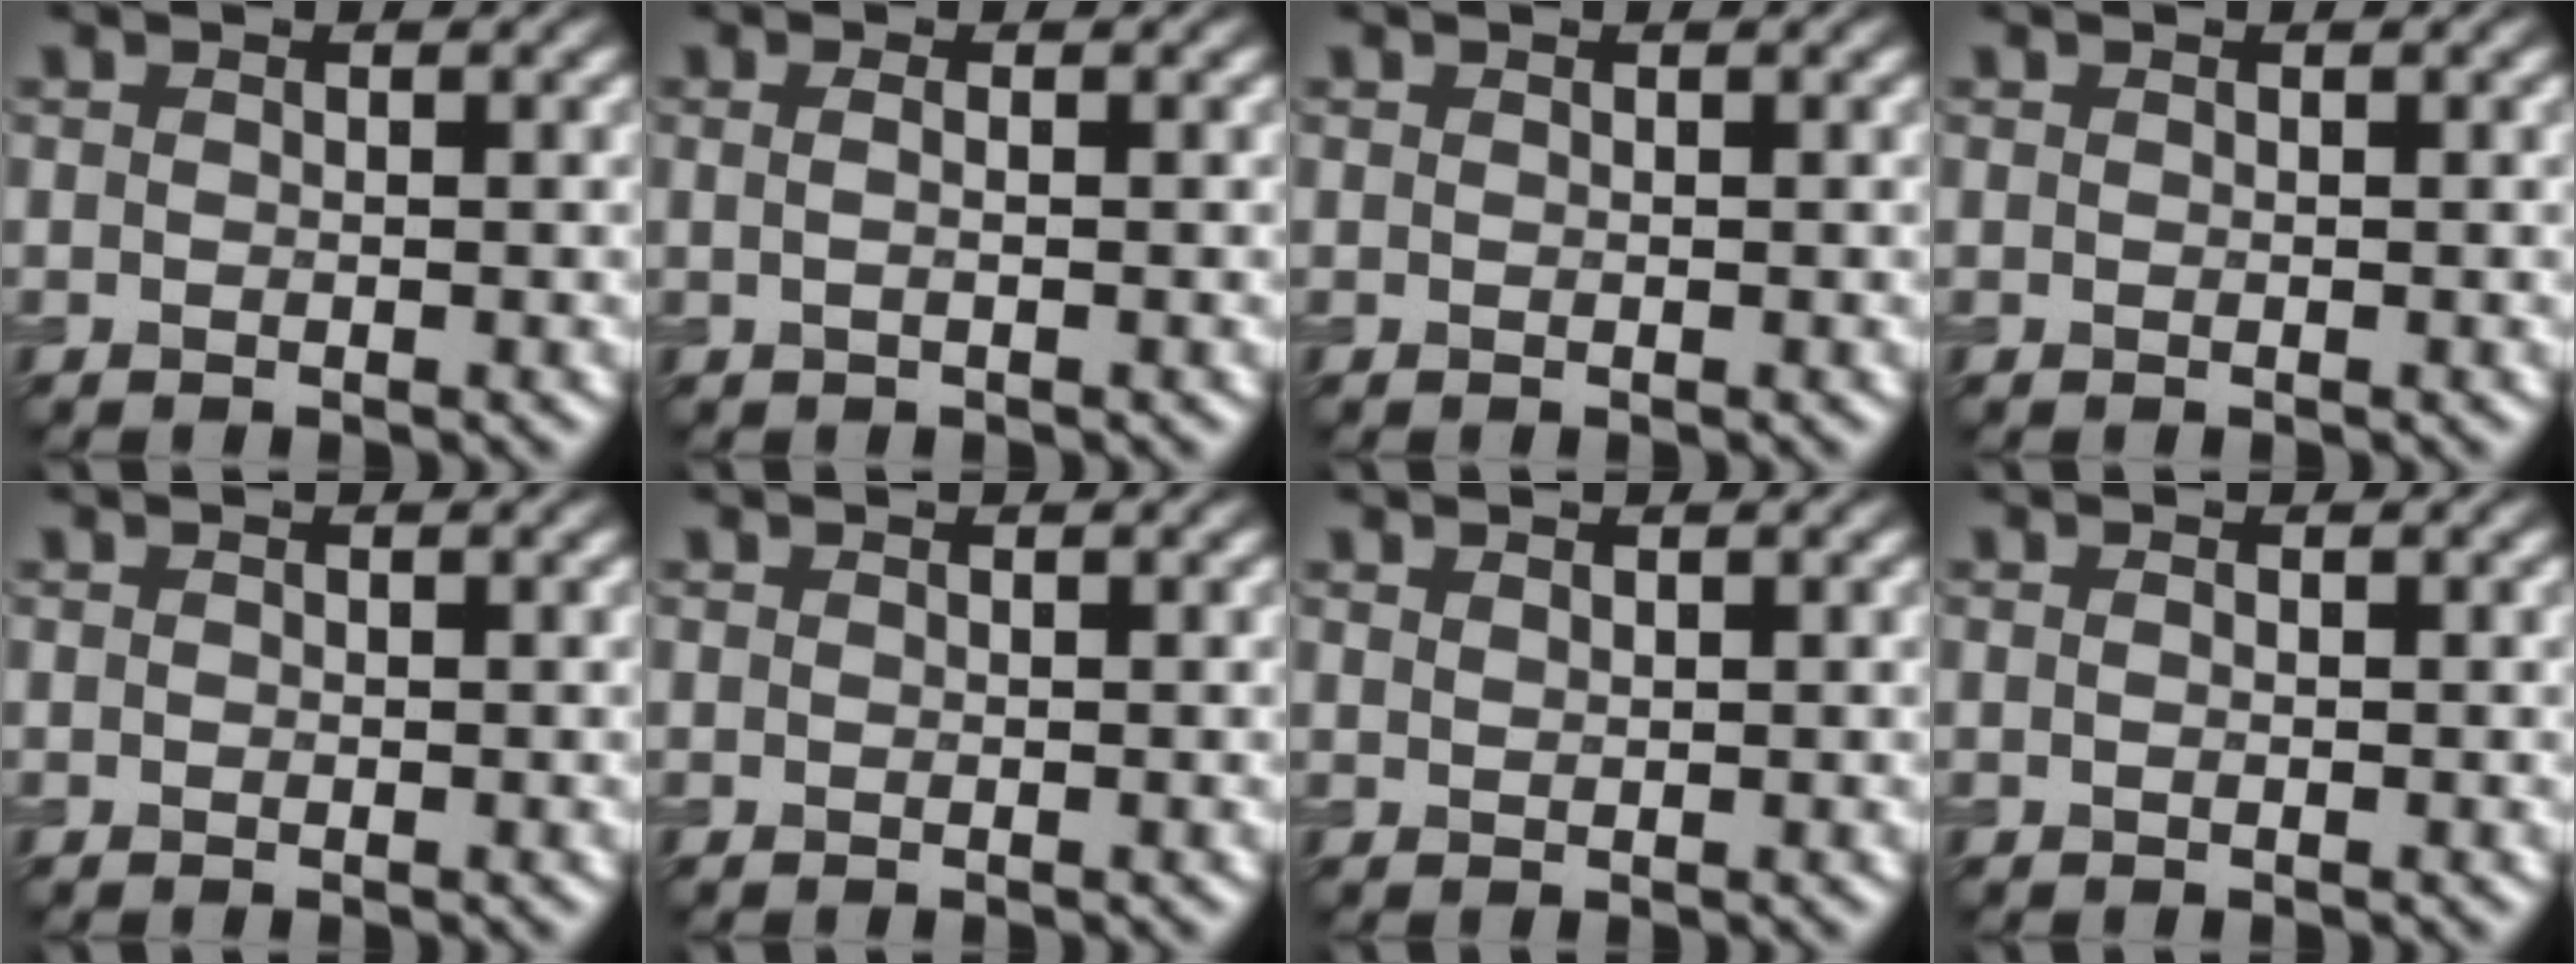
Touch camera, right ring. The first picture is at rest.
{"total": 1.2, "force": [0.4, 0.6, 1.0], "torque": [-0.009, -0.005, -0.005]}
{"total": 0.0}
{"total": 0.0}
{"total": 0.0}
{"total": 0.0}
{"total": 0.6, "force": [0.5, 0.2, 0.1], "torque": [-0.002, 0.001, 0.014]}
{"total": 0.0}